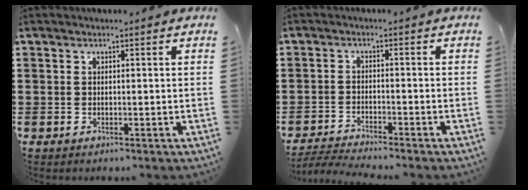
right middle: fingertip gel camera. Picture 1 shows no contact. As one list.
[{"total": 3.1, "force": [-3.0, -0.1, 0.7], "torque": [-0.027, -0.005, -0.067]}]